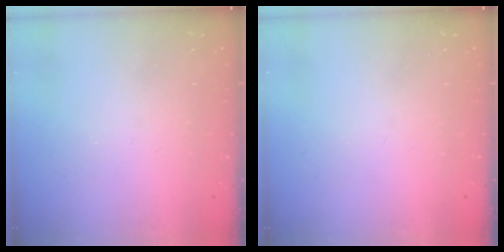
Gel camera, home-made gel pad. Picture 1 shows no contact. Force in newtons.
{"total": 0.0}